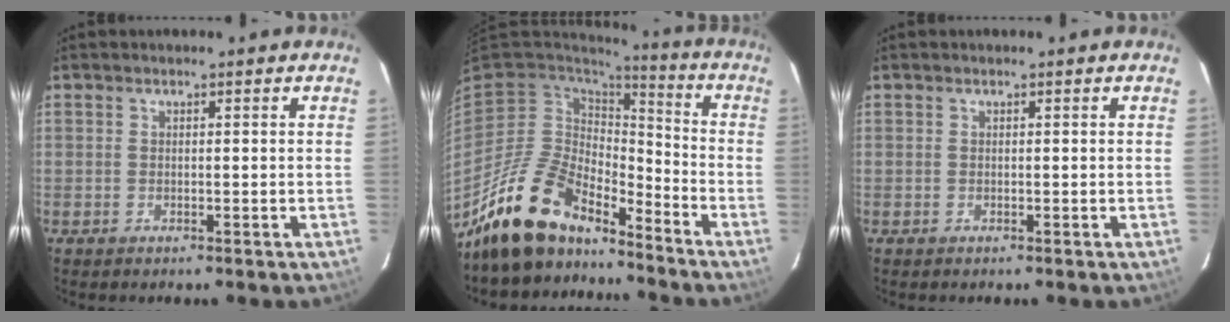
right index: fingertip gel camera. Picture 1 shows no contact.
{"total": 16.3, "force": [-13.6, 6.0, 6.7], "torque": [-0.148, -0.006, -0.246]}
{"total": 0.0}